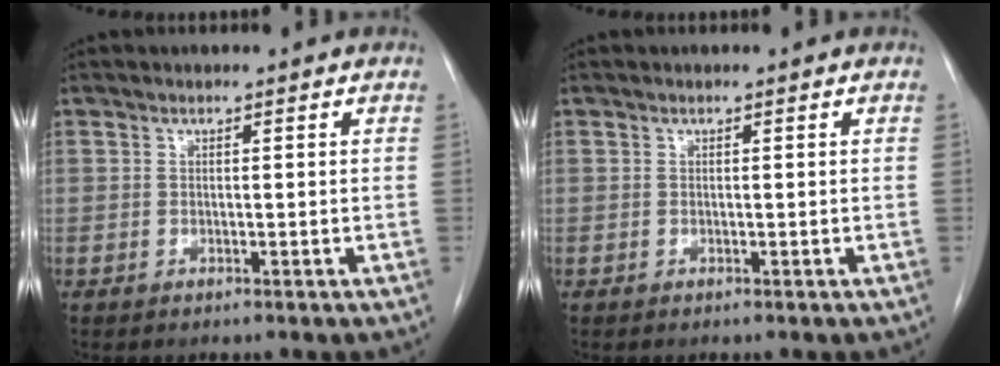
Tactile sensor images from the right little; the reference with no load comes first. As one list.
[{"total": 0.0}]